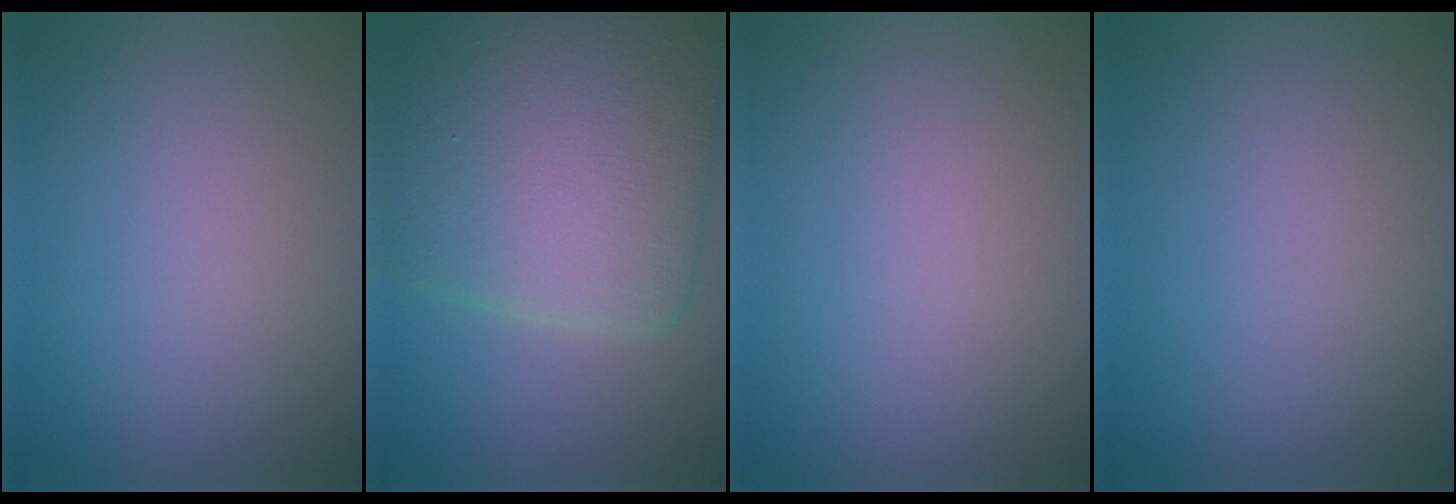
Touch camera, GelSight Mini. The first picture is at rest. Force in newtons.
{"total": 10.6, "press": 10.6, "slide": 0.1}
{"total": 0.0}
{"total": 0.0}